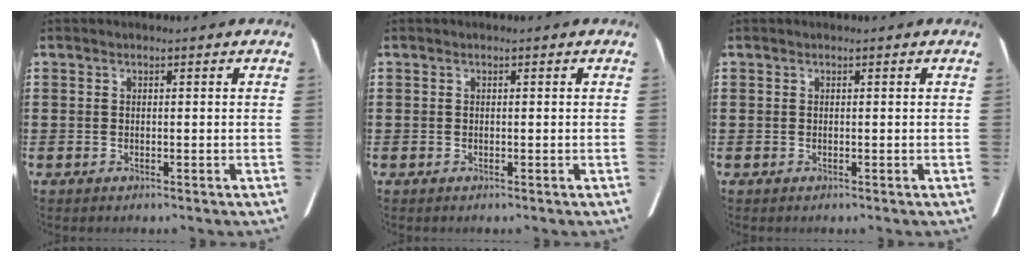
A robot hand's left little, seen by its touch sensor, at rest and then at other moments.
{"total": 0.0}
{"total": 0.0}